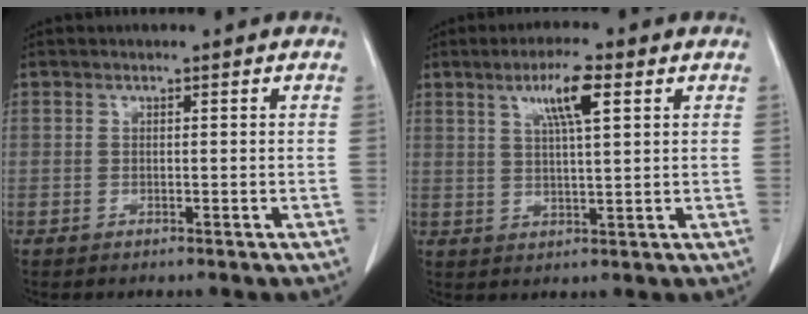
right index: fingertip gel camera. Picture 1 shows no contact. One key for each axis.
{"total": 6.5, "fx": 3.0, "fy": 0.6, "fz": 5.7, "tx": -0.104, "ty": 0.005, "tz": 0.052}